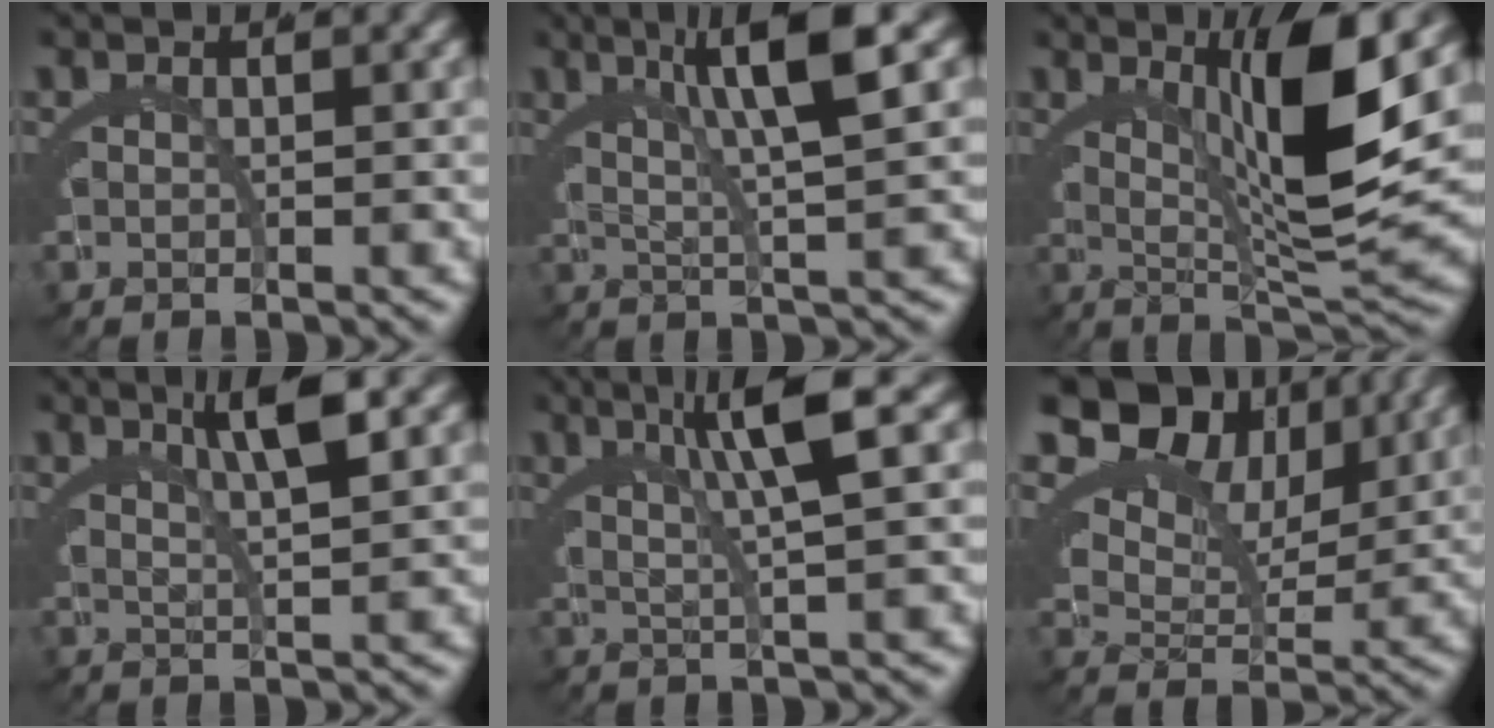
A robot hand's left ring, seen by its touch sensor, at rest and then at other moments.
{"total": 6.3, "force": [2.9, 0.2, 5.6], "torque": [-0.079, 0.021, 0.043]}
{"total": 10.8, "force": [4.0, 2.2, 9.9], "torque": [-0.144, 0.021, 0.058]}
{"total": 4.4, "force": [2.4, -0.2, 3.7], "torque": [-0.046, 0.011, 0.041]}
{"total": 5.6, "force": [2.5, -0.2, 5.0], "torque": [-0.065, 0.021, 0.036]}
{"total": 12.0, "force": [6.2, 7.8, 6.6], "torque": [-0.114, 0.020, 0.084]}